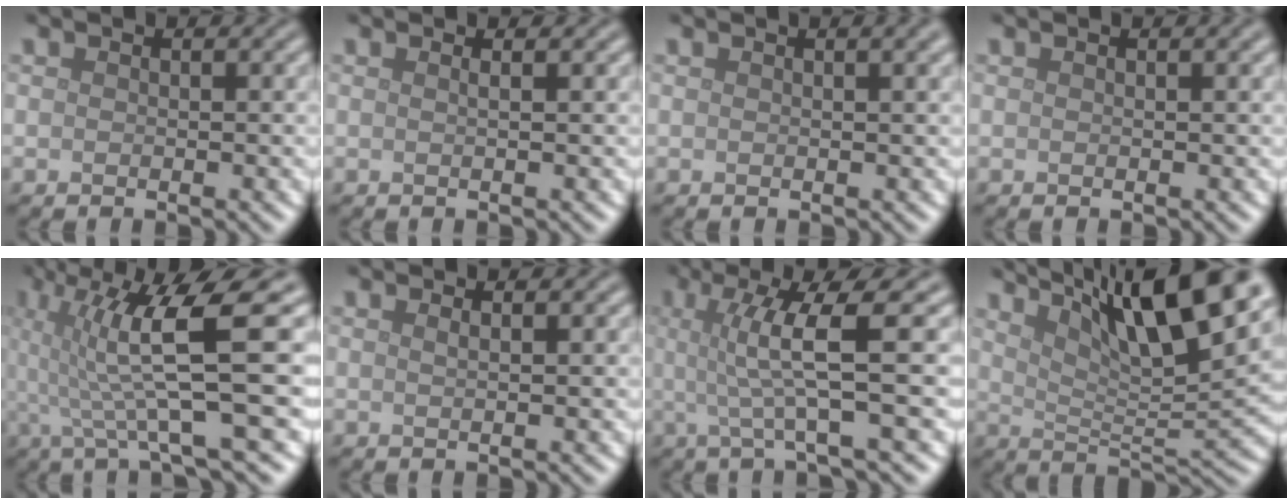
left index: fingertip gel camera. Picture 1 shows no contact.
{"total": 1.0, "force": [0.4, 0.4, 0.8], "torque": [-0.006, -0.001, -0.004]}
{"total": 2.5, "force": [1.2, 0.8, 2.0], "torque": [-0.016, 0.003, 0.012]}
{"total": 0.9, "force": [0.5, 0.2, 0.7], "torque": [-0.009, 0.005, 0.008]}
{"total": 7.9, "force": [0.9, 1.1, 7.8], "torque": [-0.136, 0.004, 0.013]}
{"total": 1.1, "force": [0.6, 0.4, 0.8], "torque": [-0.005, 0.000, 0.000]}
{"total": 5.7, "force": [0.8, 0.7, 5.6], "torque": [-0.100, 0.005, 0.013]}
{"total": 12.8, "force": [7.6, 3.3, 9.9], "torque": [-0.141, 0.015, 0.120]}